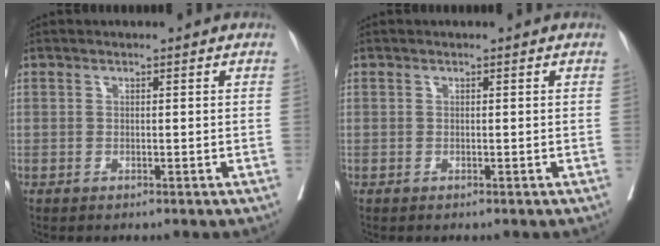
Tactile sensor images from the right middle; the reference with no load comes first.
{"total": 0.0}